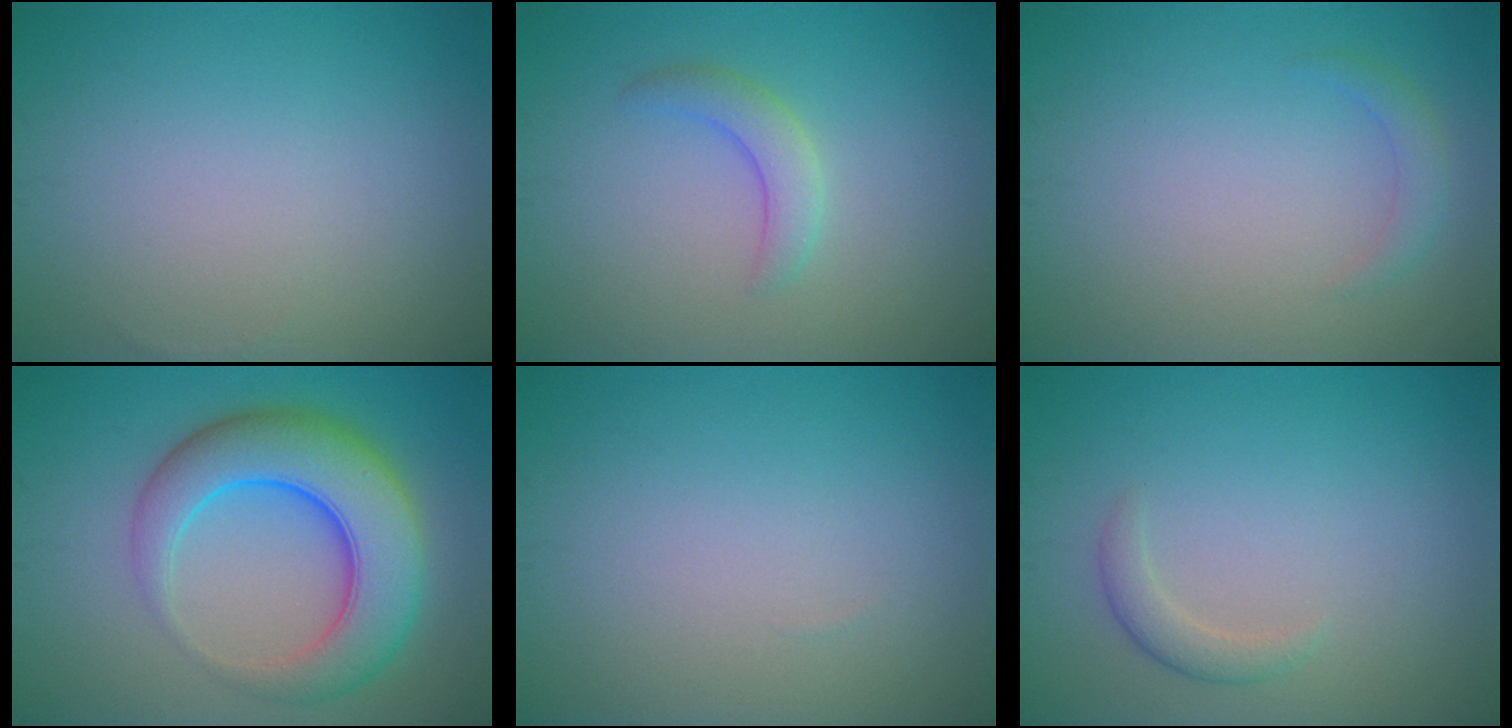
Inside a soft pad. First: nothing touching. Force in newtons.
{"total": 2.3, "press": 2.2, "slide": 0.2}
{"total": 1.3, "press": 1.3, "slide": 0.1}
{"total": 8.7, "press": 8.7, "slide": 0.1}
{"total": 0.0}
{"total": 1.5, "press": 1.5, "slide": 0.1}